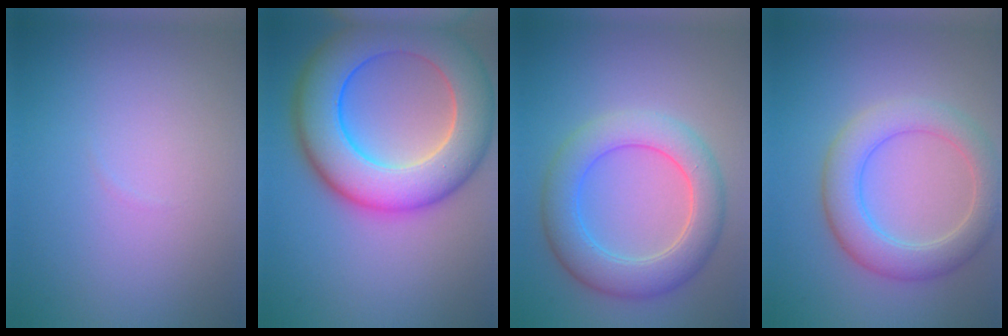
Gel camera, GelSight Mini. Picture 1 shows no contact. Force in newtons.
{"total": 11.6, "press": 11.6, "slide": 0.5}
{"total": 6.1, "press": 6.1, "slide": 0.4}
{"total": 5.2, "press": 5.2, "slide": 0.6}